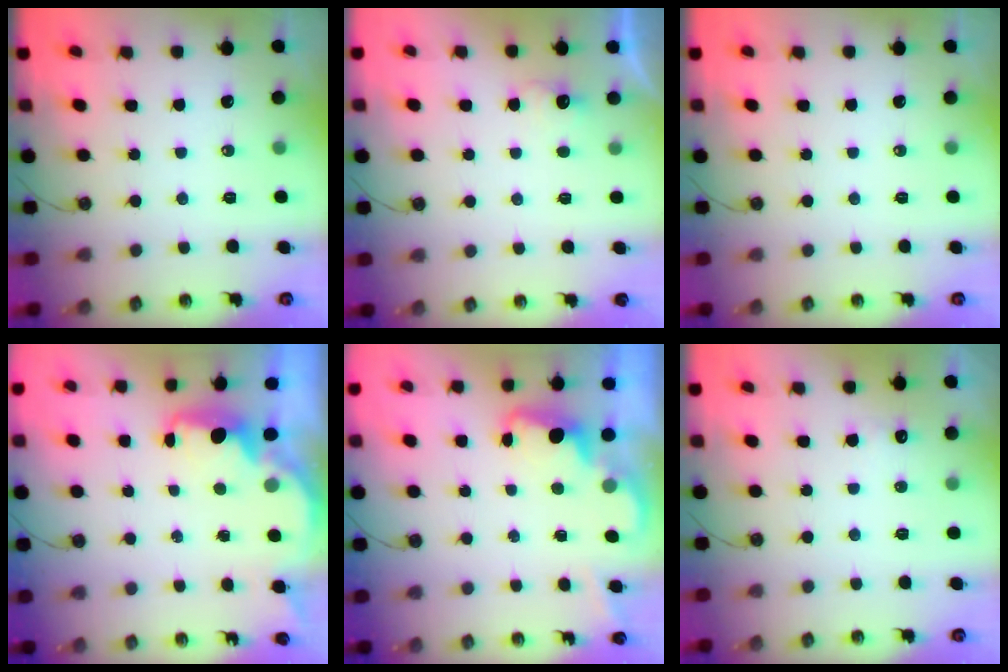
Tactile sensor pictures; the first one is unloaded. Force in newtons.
{"total": 4.5, "press": 4.4, "slide": 0.8}
{"total": 0.0}
{"total": 2.4, "press": 2.3, "slide": 0.8}
{"total": 2.1, "press": 2.0, "slide": 0.6}
{"total": 2.9, "press": 2.7, "slide": 1.0}